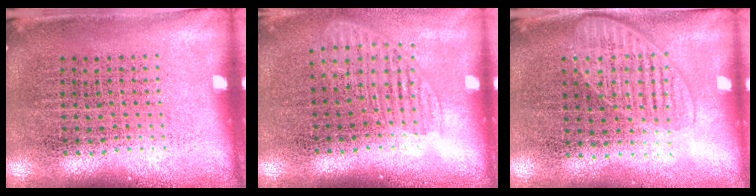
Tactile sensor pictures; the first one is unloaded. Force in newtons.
{"total": 1.4, "press": 1.2, "slide": 0.8}
{"total": 1.4, "press": 1.3, "slide": 0.7}